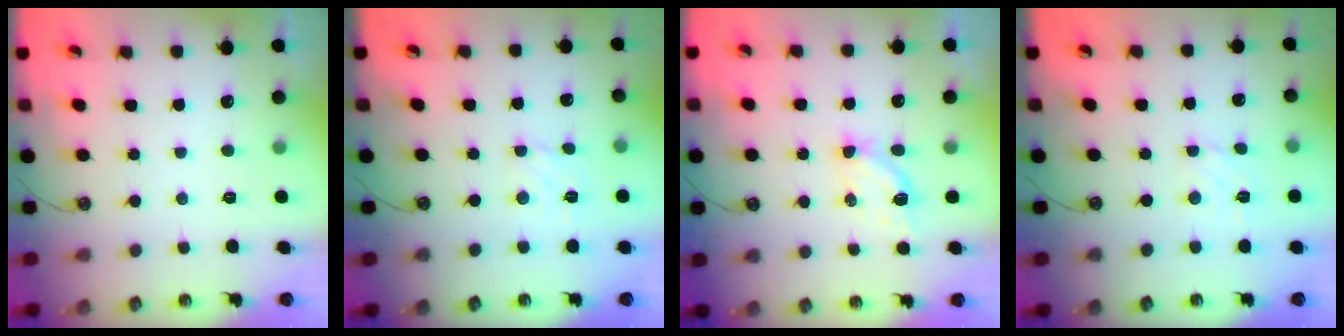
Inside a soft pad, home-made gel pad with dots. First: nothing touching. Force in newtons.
{"total": 2.3, "press": 2.3, "slide": 0.5}
{"total": 4.4, "press": 4.4, "slide": 0.5}
{"total": 2.3, "press": 2.3, "slide": 0.5}